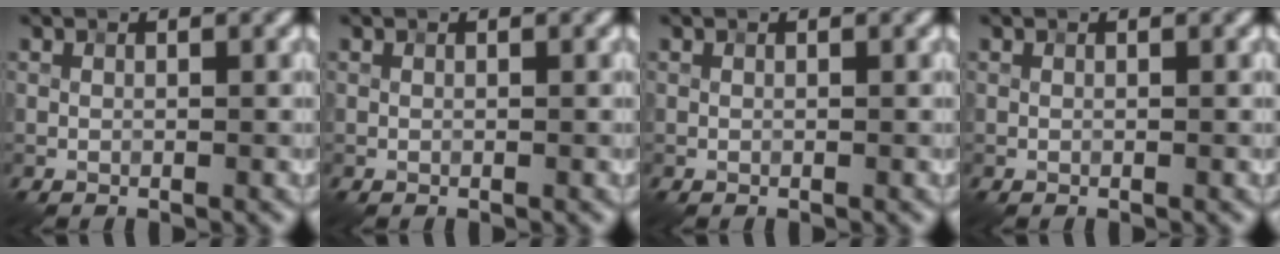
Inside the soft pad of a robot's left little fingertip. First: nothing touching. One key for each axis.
{"total": 0.0}
{"total": 0.0}
{"total": 0.0}